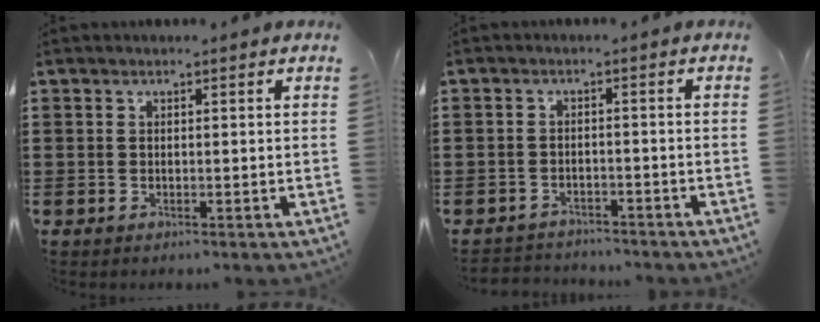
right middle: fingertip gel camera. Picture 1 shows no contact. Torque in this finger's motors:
{"motor_torque": [0.97, -0.23, -0.87, -0.10]}